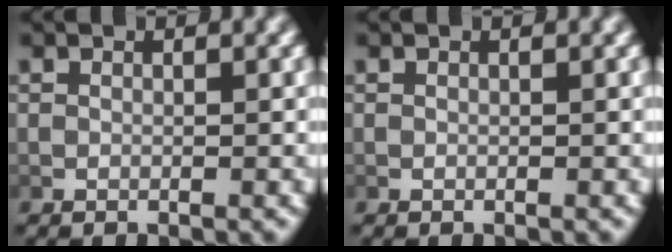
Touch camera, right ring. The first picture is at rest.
{"total": 0.0}